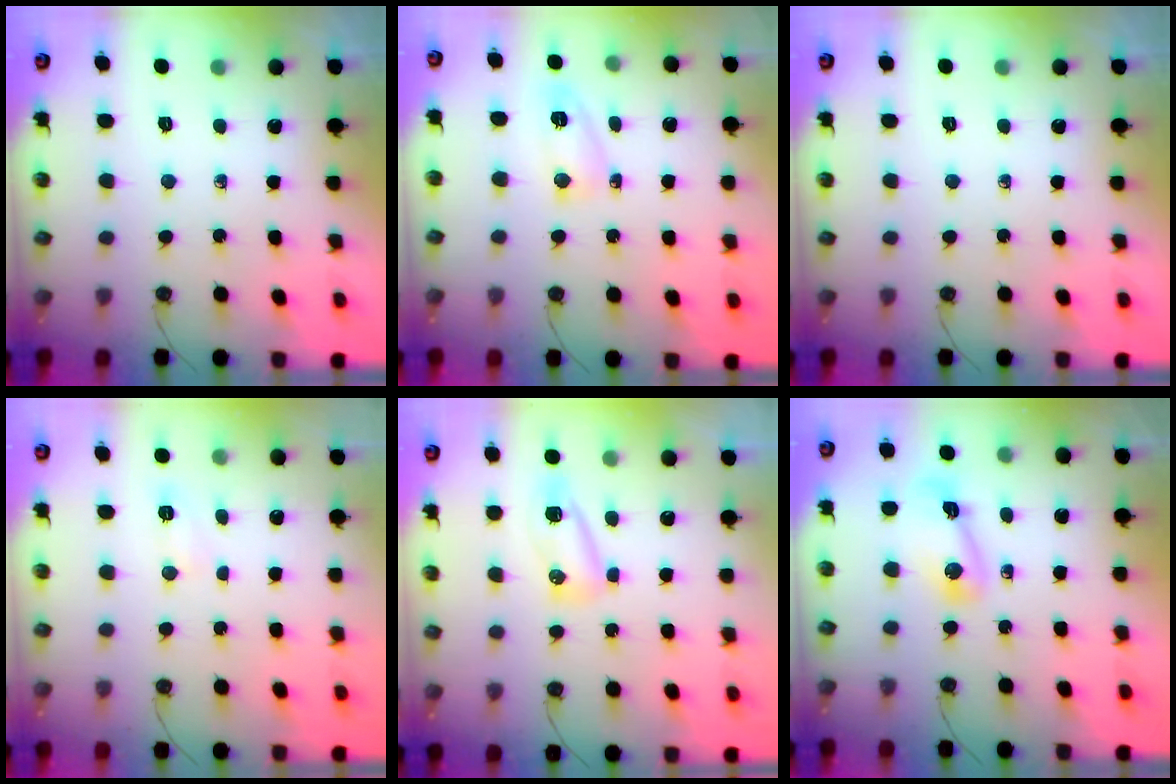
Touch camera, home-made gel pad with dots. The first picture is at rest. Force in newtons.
{"total": 4.7, "press": 4.6, "slide": 0.9}
{"total": 0.0}
{"total": 5.8, "press": 5.7, "slide": 0.9}
{"total": 9.5, "press": 7.5, "slide": 5.9}
{"total": 5.4, "press": 5.4, "slide": 0.4}